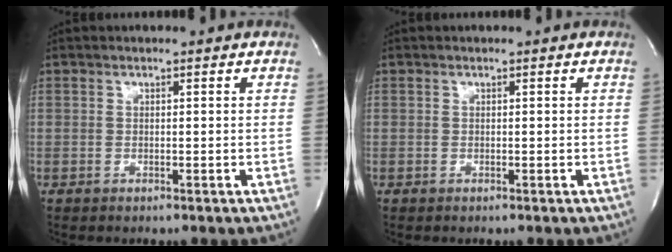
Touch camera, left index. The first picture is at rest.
{"total": 0.0}